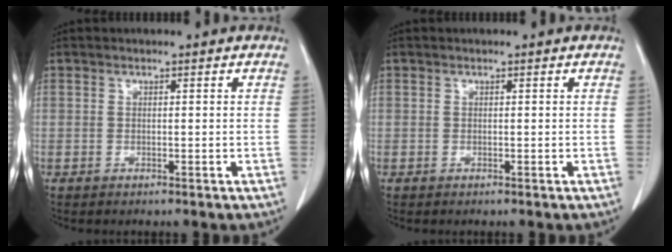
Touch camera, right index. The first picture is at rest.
{"total": 0.0}